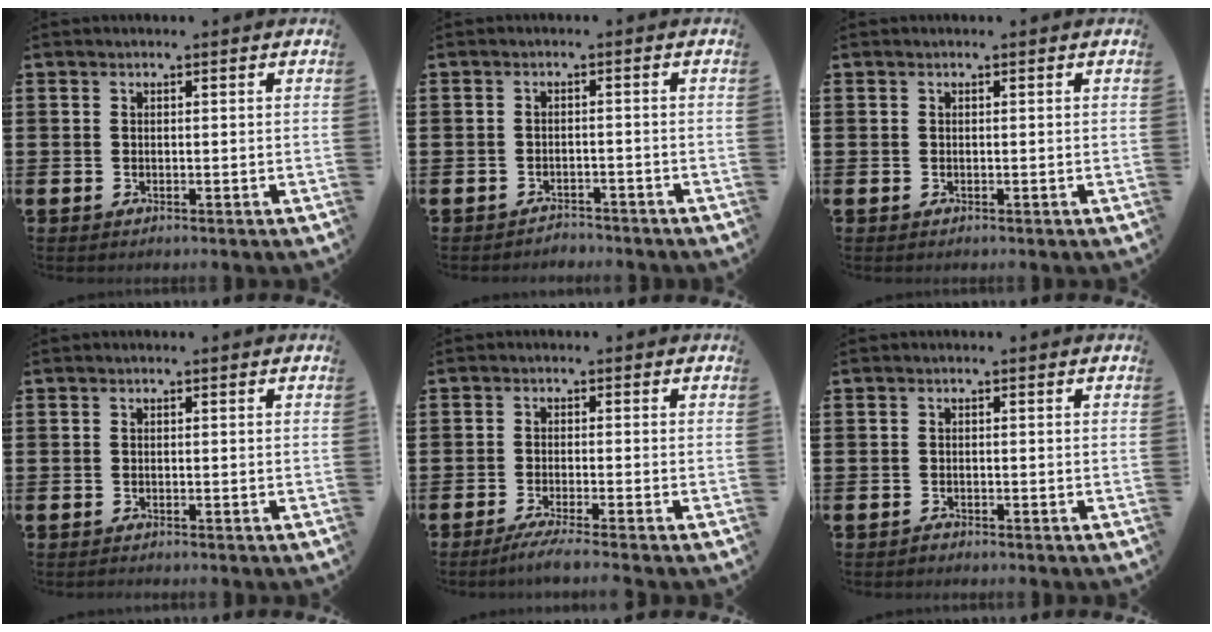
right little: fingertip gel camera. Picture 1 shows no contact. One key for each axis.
{"total": 1.7, "fx": -1.6, "fy": 0.1, "fz": -0.3, "tx": -0.001, "ty": 0.004, "tz": -0.037}
{"total": 0.0}
{"total": 0.0}
{"total": 2.3, "fx": -1.7, "fy": -0.2, "fz": 1.6, "tx": -0.026, "ty": 0.000, "tz": -0.031}
{"total": 0.5, "fx": -0.5, "fy": 0.1, "fz": 0.0, "tx": -0.001, "ty": -0.001, "tz": -0.011}